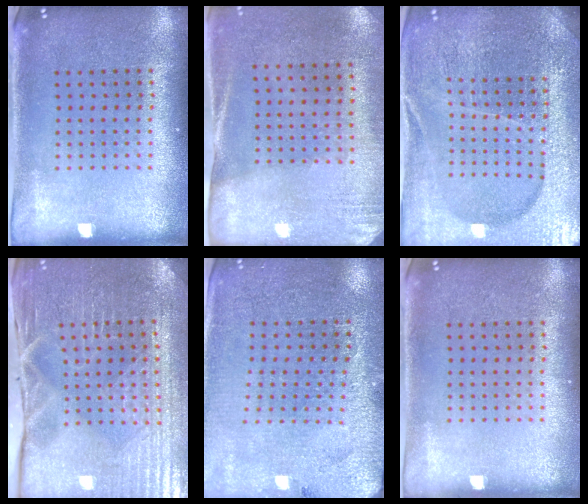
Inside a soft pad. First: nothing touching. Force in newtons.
{"total": 2.6, "press": 2.3, "slide": 1.3}
{"total": 5.1, "press": 4.7, "slide": 2.0}
{"total": 3.9, "press": 3.9, "slide": 0.4}
{"total": 2.7, "press": 2.7, "slide": 0.3}
{"total": 0.0}